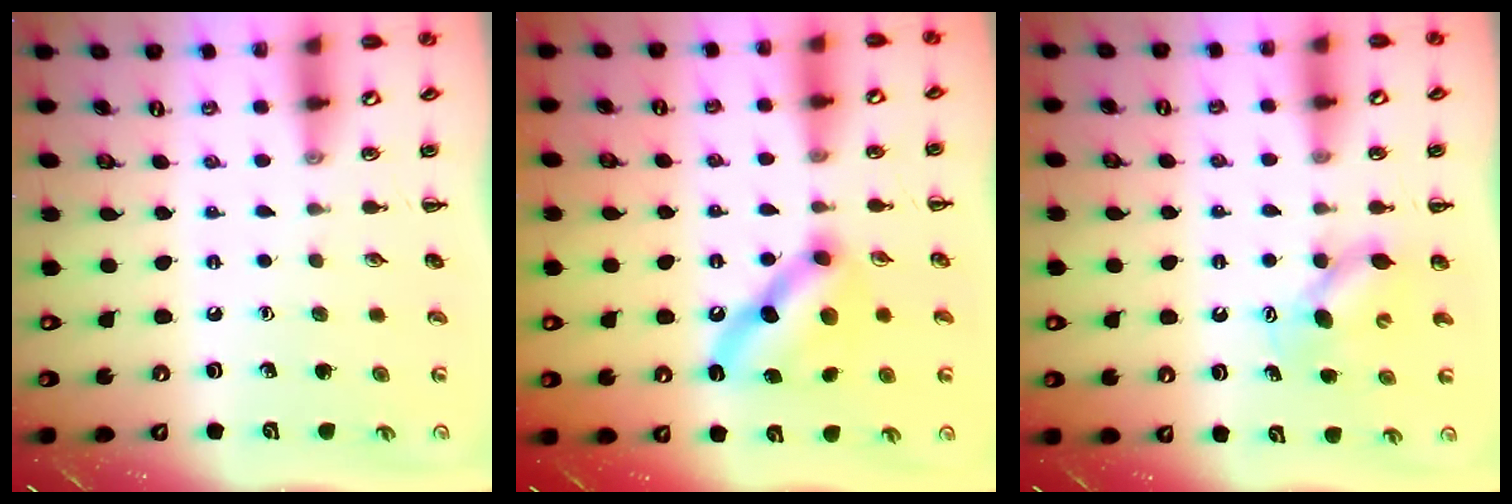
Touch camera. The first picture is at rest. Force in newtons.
{"total": 11.7, "press": 11.7, "slide": 1.2}
{"total": 5.7, "press": 5.7, "slide": 0.5}